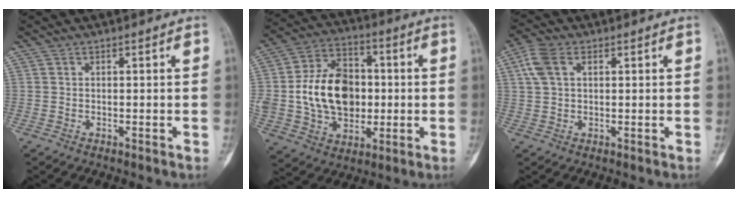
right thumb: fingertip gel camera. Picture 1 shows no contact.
{"total": 18.0, "force": [0.0, 13.1, 12.3], "torque": [-0.185, 0.020, 0.007]}
{"total": 5.7, "force": [2.0, 3.4, 4.0], "torque": [-0.093, 0.014, 0.041]}